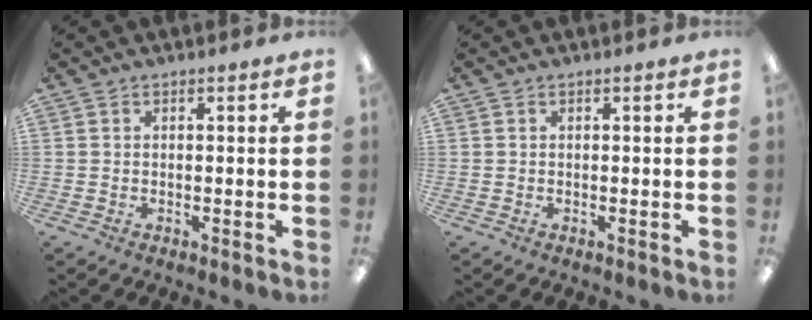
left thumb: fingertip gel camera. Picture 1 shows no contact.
{"total": 0.0}